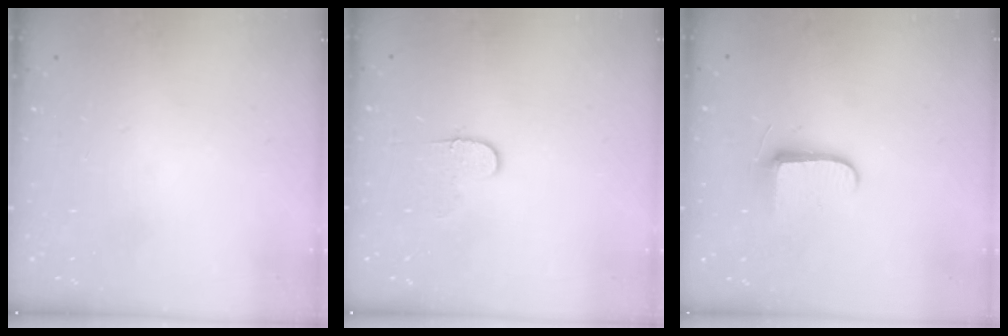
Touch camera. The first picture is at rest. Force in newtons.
{"total": 4.9, "press": 4.9, "slide": 0.5}
{"total": 7.1, "press": 7.0, "slide": 0.9}